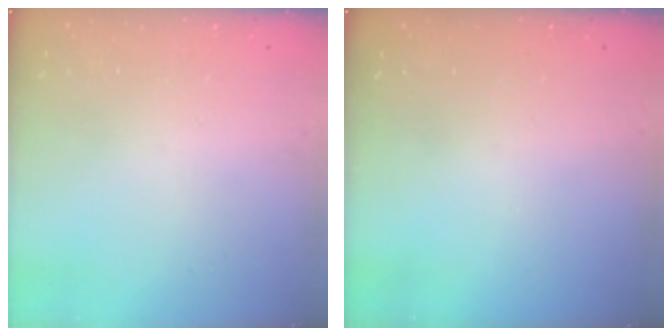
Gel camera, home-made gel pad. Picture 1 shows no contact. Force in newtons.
{"total": 0.0}